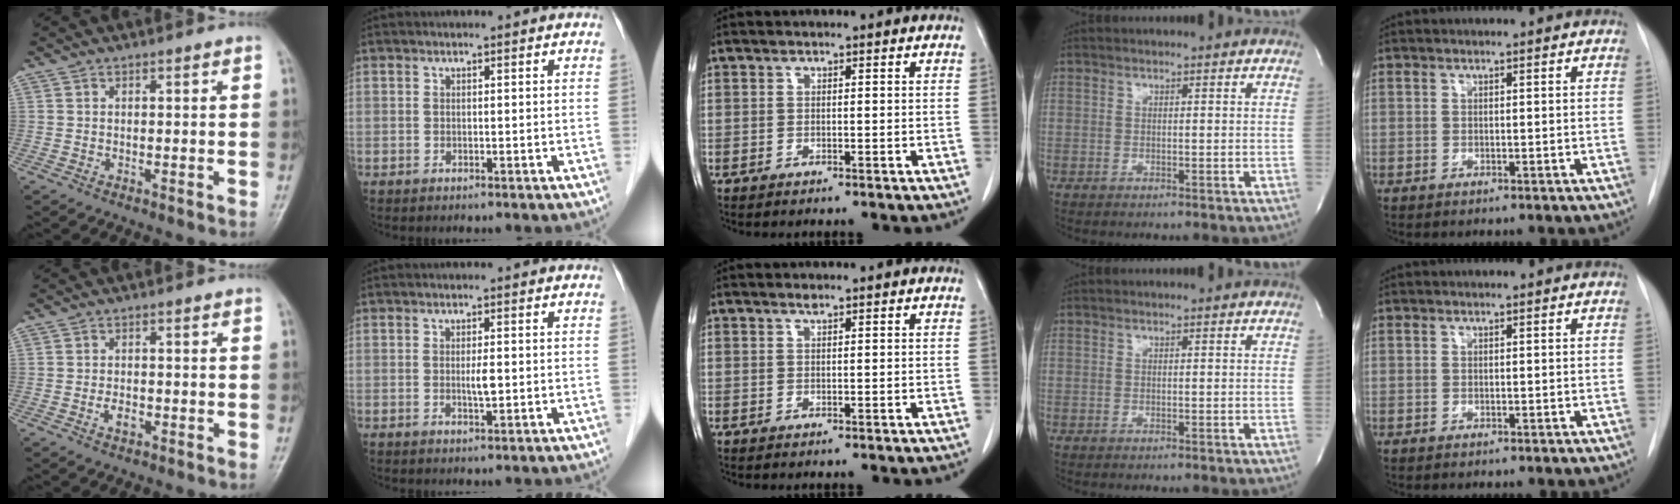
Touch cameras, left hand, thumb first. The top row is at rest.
{"thumb": {"total": 2.2, "force": [-0.8, 1.3, 1.6], "torque": [-0.025, 0.002, -0.015]}, "index": {"total": 1.7, "force": [-0.3, 0.3, 1.7], "torque": [-0.033, -0.006, -0.004]}, "middle": {"total": 0.6, "force": [0.5, -0.1, 0.3], "torque": [-0.011, -0.003, 0.012]}}